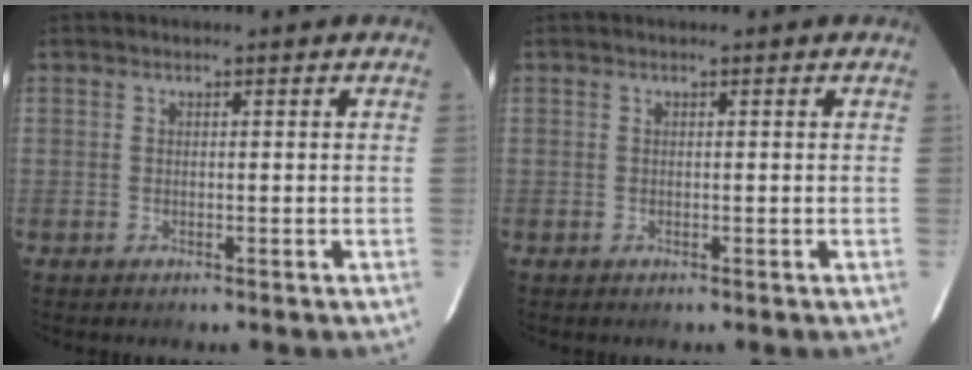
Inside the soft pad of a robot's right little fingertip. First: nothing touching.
{"total": 0.0}